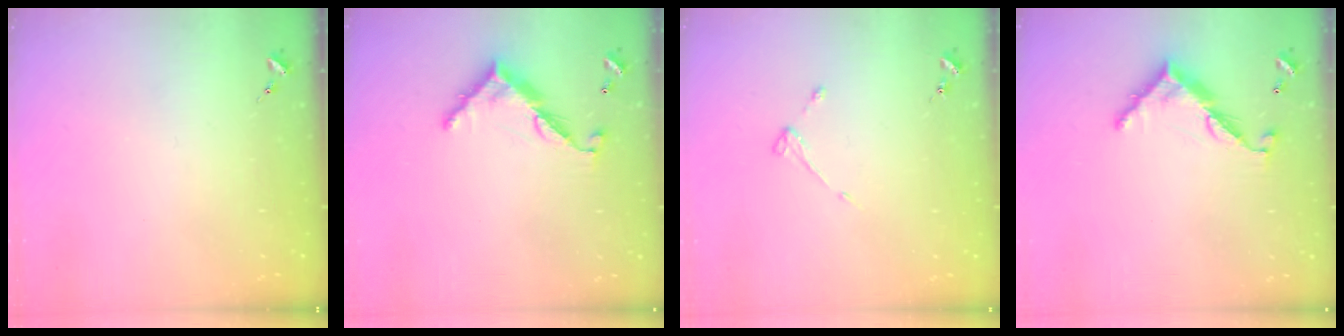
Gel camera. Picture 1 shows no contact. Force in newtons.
{"total": 9.7, "press": 9.7, "slide": 0.4}
{"total": 3.0, "press": 3.0, "slide": 0.4}
{"total": 9.7, "press": 9.7, "slide": 0.4}